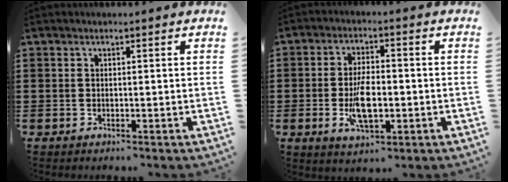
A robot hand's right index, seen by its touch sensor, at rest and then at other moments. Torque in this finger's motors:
{"motor_torque": [1.78, 0.36, 0.77, 0.21]}